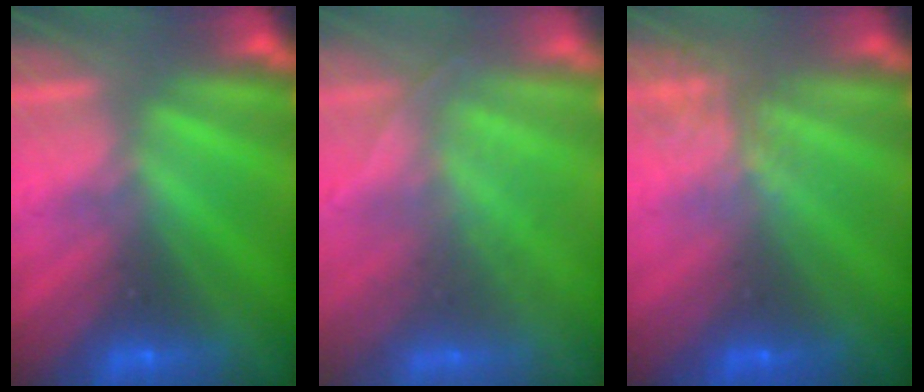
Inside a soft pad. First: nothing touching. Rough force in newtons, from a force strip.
{"total": 1.7}
{"total": 1.8}